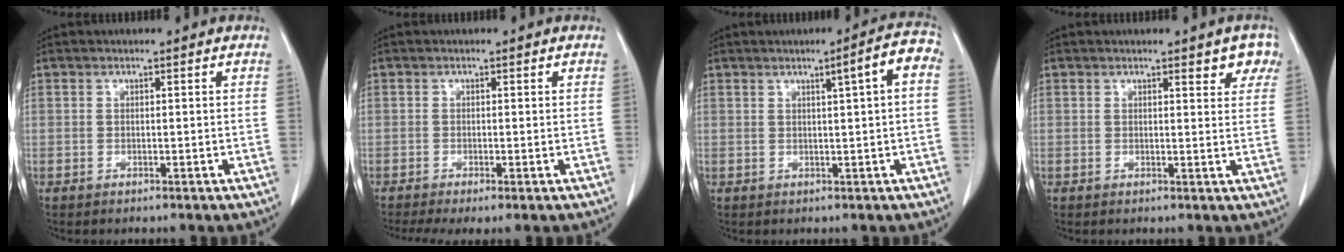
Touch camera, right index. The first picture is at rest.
{"total": 4.1, "force": [-2.4, 1.1, 3.1], "torque": [-0.056, -0.013, -0.043]}
{"total": 5.3, "force": [1.3, 0.1, 5.1], "torque": [-0.065, 0.012, 0.013]}
{"total": 3.8, "force": [2.5, 1.3, 2.4], "torque": [-0.016, -0.001, 0.023]}